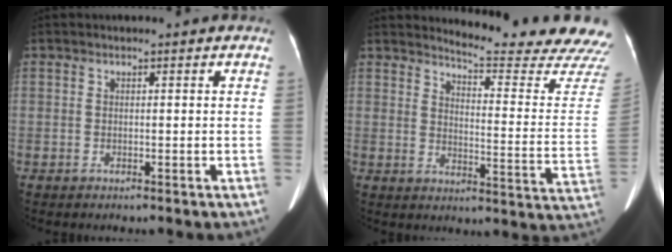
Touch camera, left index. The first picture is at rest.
{"total": 19.1, "force": [18.6, -1.2, 3.8], "torque": [-0.053, -0.152, 0.209]}